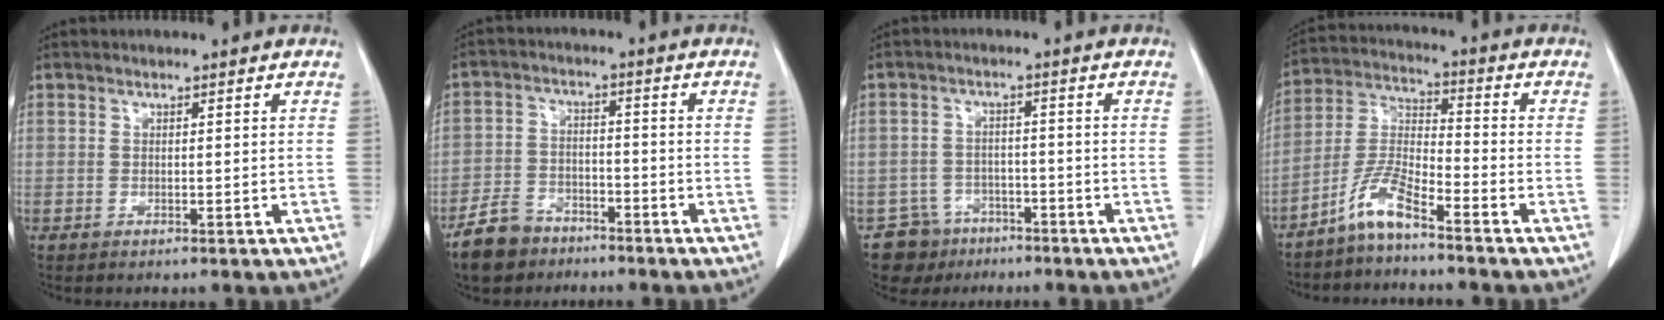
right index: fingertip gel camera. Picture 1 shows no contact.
{"total": 7.2, "force": [-5.4, 4.2, 2.2], "torque": [-0.058, 0.001, -0.096]}
{"total": 5.8, "force": [-3.9, 4.2, -0.4], "torque": [0.011, 0.011, -0.059]}
{"total": 7.1, "force": [-5.3, 0.7, 4.7], "torque": [-0.111, -0.004, -0.111]}